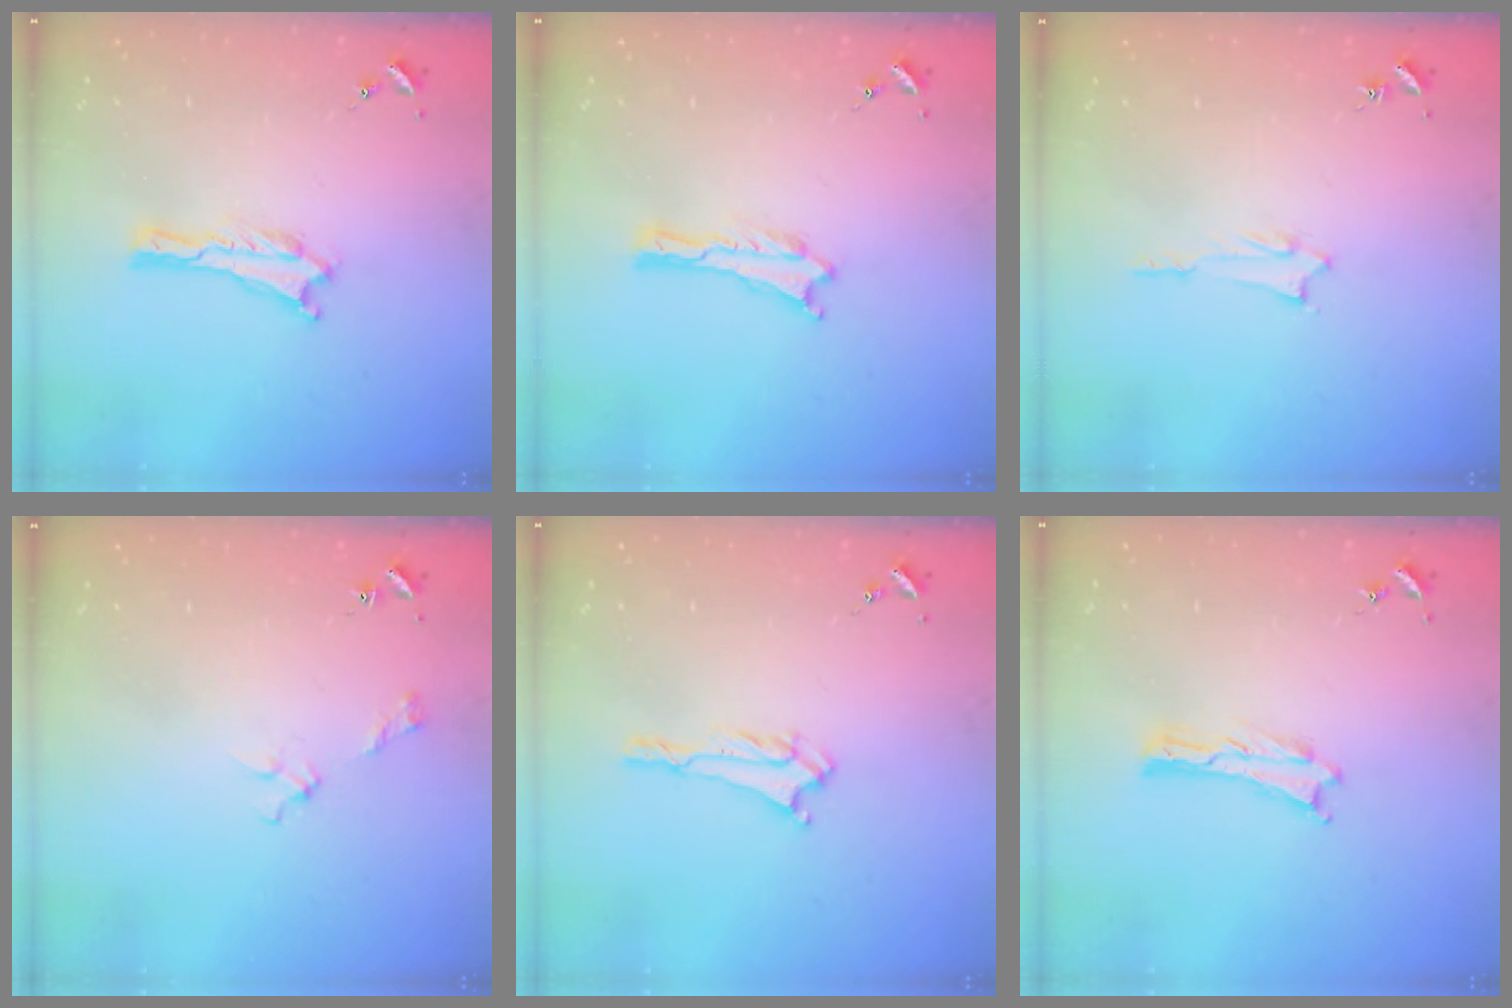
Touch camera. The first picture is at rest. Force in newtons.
{"total": 0.0}
{"total": 1.2, "press": 1.2, "slide": 0.1}
{"total": 2.7, "press": 2.6, "slide": 0.3}
{"total": 1.9, "press": 1.9, "slide": 0.4}
{"total": 0.0}